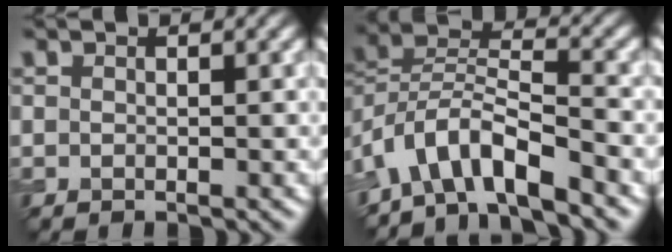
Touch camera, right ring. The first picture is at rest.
{"total": 6.8, "force": [-5.0, 2.4, 4.0], "torque": [-0.063, 0.006, -0.100]}